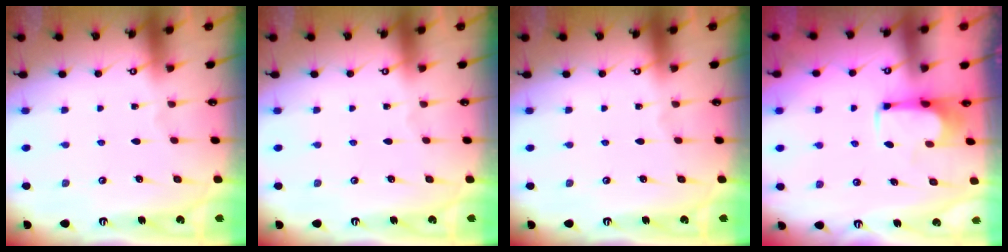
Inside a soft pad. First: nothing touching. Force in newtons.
{"total": 0.0}
{"total": 0.0}
{"total": 3.6, "press": 3.5, "slide": 0.7}